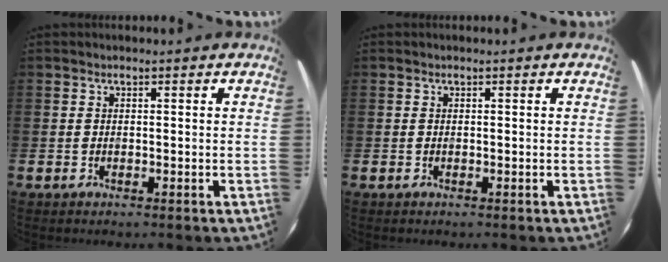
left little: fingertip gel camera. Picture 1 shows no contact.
{"total": 0.0}